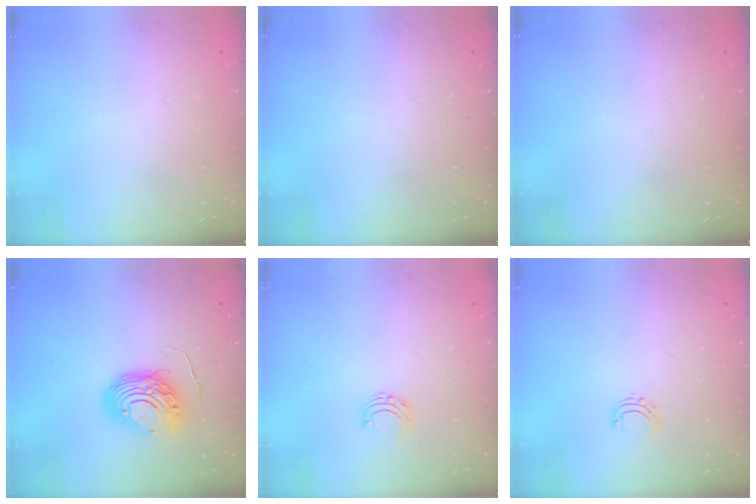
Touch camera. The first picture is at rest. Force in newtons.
{"total": 0.0}
{"total": 0.0}
{"total": 9.8, "press": 9.7, "slide": 1.0}
{"total": 4.6, "press": 4.6, "slide": 0.5}
{"total": 4.5, "press": 4.5, "slide": 0.3}